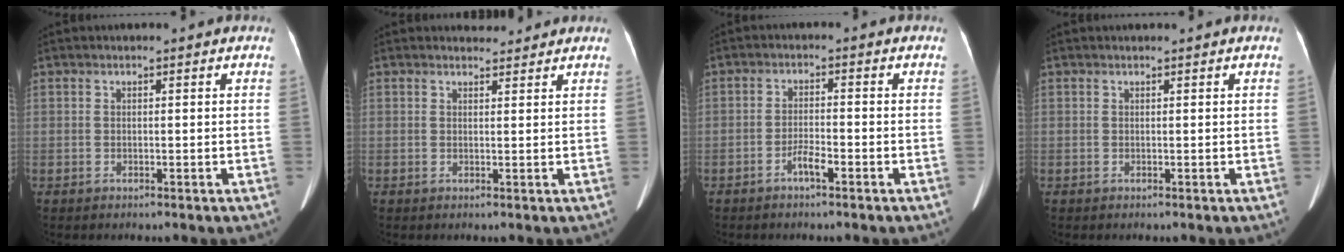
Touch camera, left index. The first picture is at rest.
{"total": 2.1, "force": [2.0, 0.6, -0.1], "torque": [-0.002, 0.003, 0.028]}
{"total": 2.7, "force": [-1.8, 0.3, 2.0], "torque": [-0.038, 0.001, -0.036]}
{"total": 0.0}